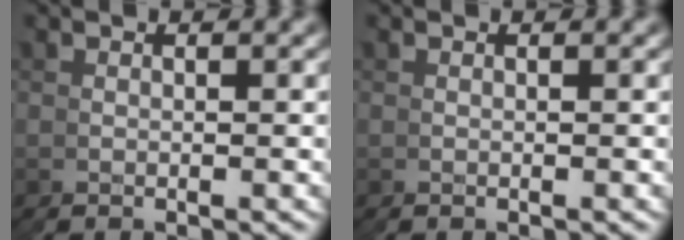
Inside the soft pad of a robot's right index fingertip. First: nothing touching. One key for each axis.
{"total": 0.0}